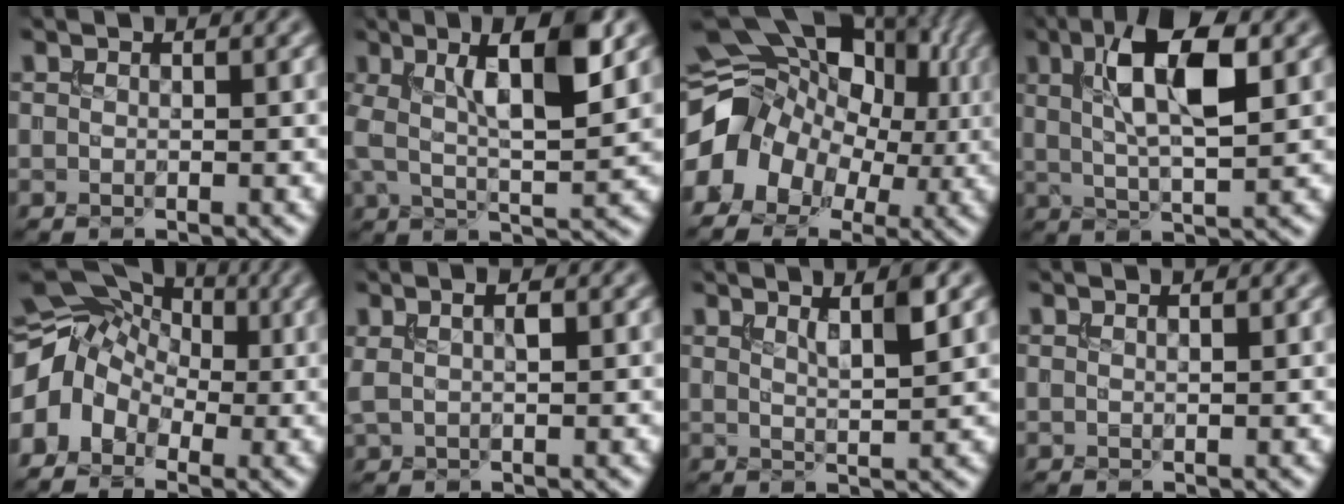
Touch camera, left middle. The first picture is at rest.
{"total": 8.2, "force": [2.1, 2.3, 7.6], "torque": [-0.133, 0.009, 0.032]}
{"total": 10.9, "force": [-1.0, 8.9, 6.1], "torque": [-0.096, 0.004, -0.028]}
{"total": 7.6, "force": [2.0, 2.5, 6.9], "torque": [-0.119, 0.009, 0.036]}
{"total": 7.1, "force": [-1.0, 5.6, 4.4], "torque": [-0.066, 0.024, -0.030]}
{"total": 1.7, "force": [0.4, 0.5, 1.5], "torque": [-0.027, 0.003, 0.012]}
{"total": 3.5, "force": [2.1, 0.7, 2.8], "torque": [-0.032, 0.007, 0.030]}
{"total": 1.3, "force": [0.9, 0.3, 0.9], "torque": [-0.008, 0.000, 0.008]}